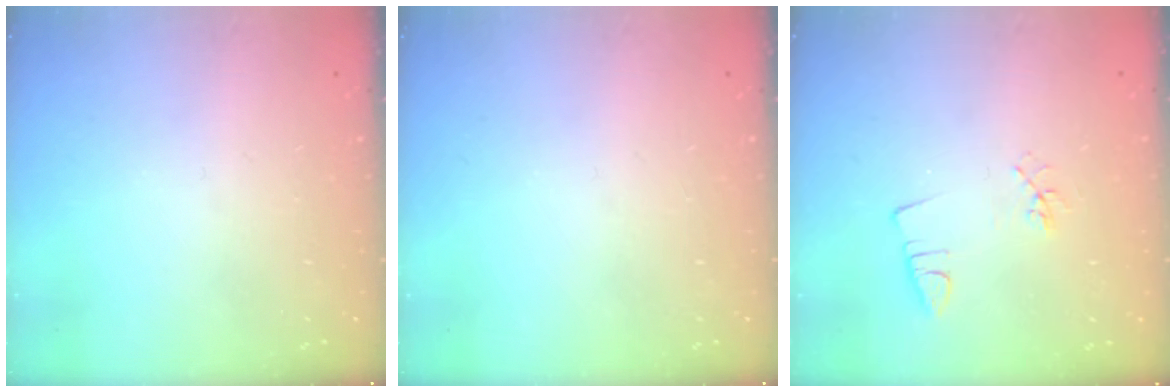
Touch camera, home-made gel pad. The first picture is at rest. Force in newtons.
{"total": 0.0}
{"total": 3.0, "press": 2.7, "slide": 1.4}